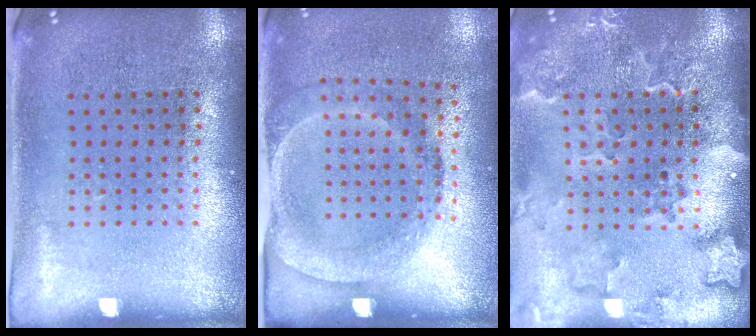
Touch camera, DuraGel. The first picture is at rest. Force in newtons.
{"total": 1.8, "press": 1.2, "slide": 1.4}
{"total": 2.8, "press": 2.3, "slide": 1.6}